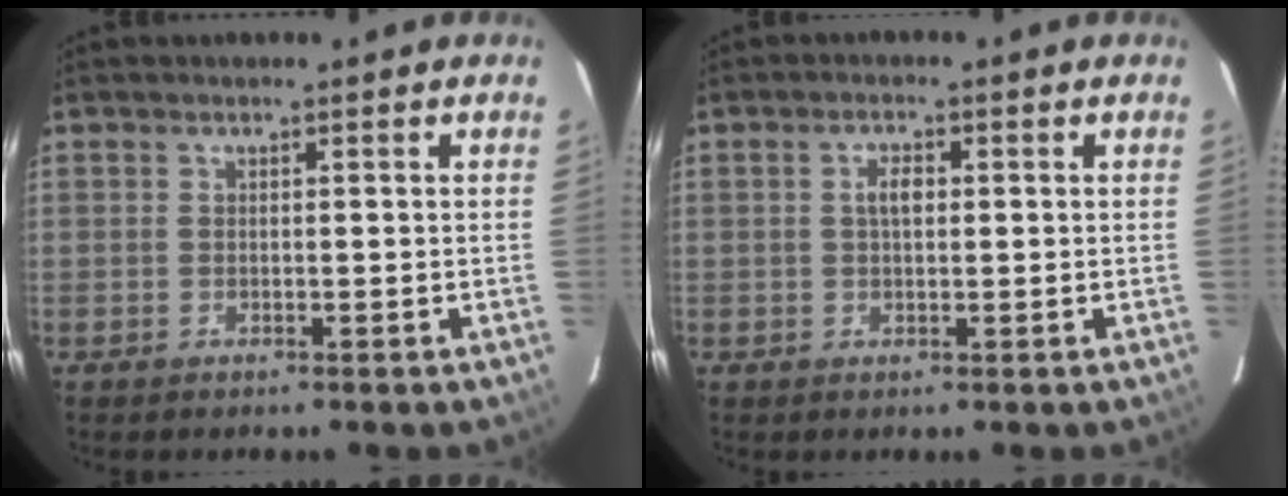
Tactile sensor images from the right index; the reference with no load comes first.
{"total": 2.6, "force": [0.4, 1.3, 2.2], "torque": [-0.042, 0.007, 0.007]}